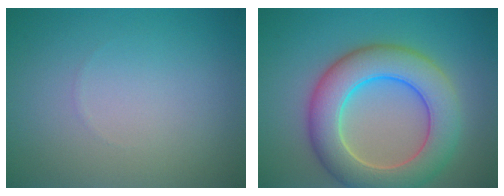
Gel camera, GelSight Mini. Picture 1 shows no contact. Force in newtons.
{"total": 8.6, "press": 8.6, "slide": 0.4}